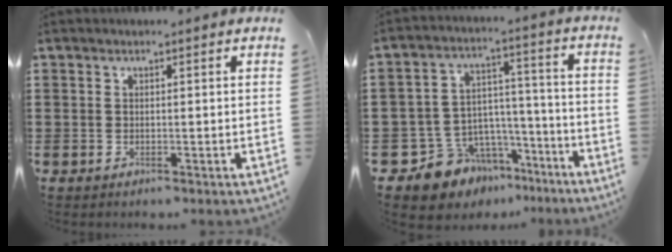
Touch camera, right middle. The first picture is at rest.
{"total": 9.0, "force": [-7.2, 5.4, 0.4], "torque": [-0.039, 0.016, -0.135]}